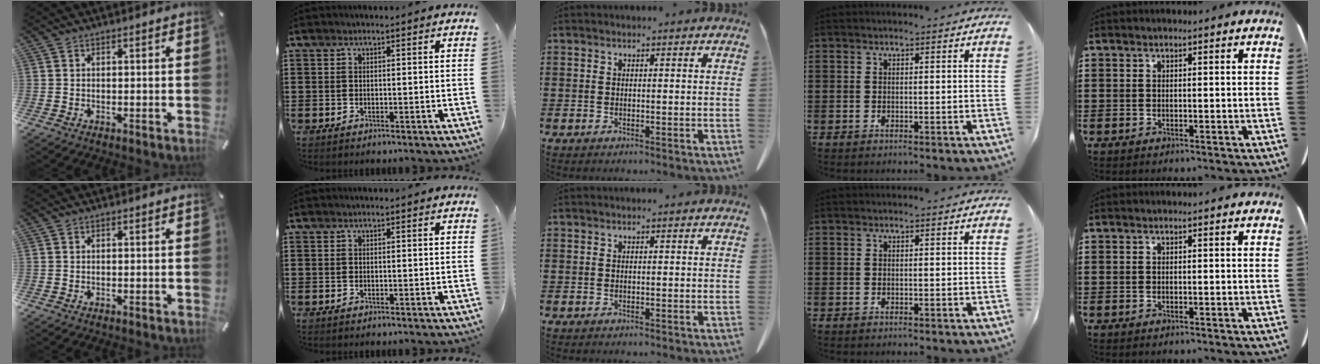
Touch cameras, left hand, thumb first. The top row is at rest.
{}